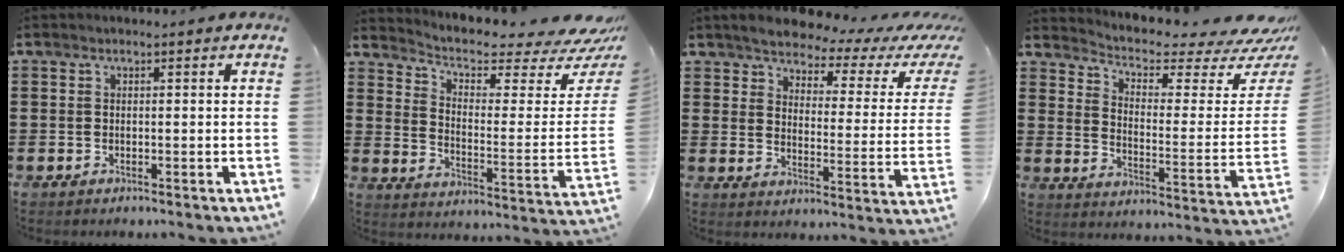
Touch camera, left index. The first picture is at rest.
{"total": 4.2, "force": [3.2, 1.4, 2.4], "torque": [-0.059, -0.034, 0.048]}
{"total": 4.1, "force": [3.9, 0.7, 1.1], "torque": [-0.041, -0.032, 0.059]}
{"total": 3.6, "force": [2.8, 1.1, 2.0], "torque": [-0.051, -0.034, 0.039]}